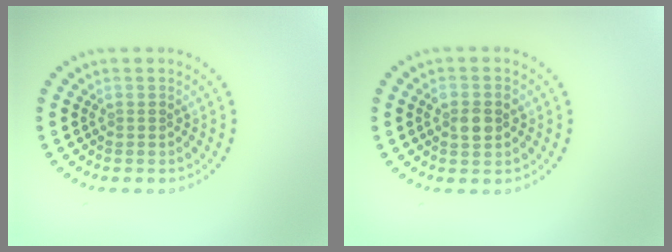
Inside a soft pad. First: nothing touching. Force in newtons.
{"total": 2.5, "press": 2.5, "slide": 0.3}